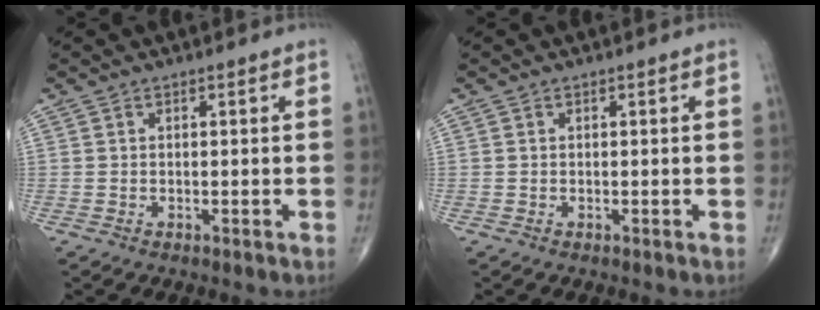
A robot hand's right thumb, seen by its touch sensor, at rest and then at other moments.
{"total": 0.0}